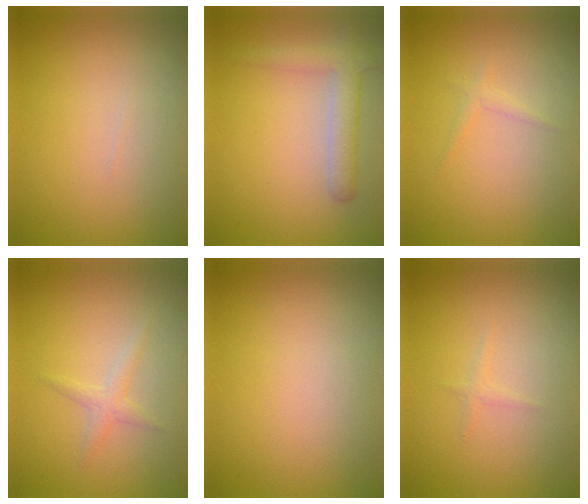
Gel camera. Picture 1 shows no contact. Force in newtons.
{"total": 2.9, "press": 2.9, "slide": 0.2}
{"total": 0.8, "press": 0.8, "slide": 0.1}
{"total": 1.3, "press": 1.3, "slide": 0.0}
{"total": 0.0}
{"total": 1.0, "press": 0.9, "slide": 0.2}